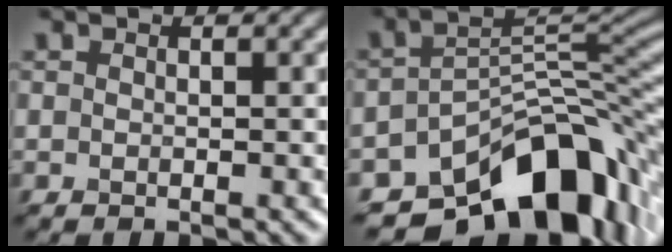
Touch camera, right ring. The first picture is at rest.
{"total": 12.0, "force": [-7.5, 6.0, 7.1], "torque": [-0.094, -0.006, -0.129]}